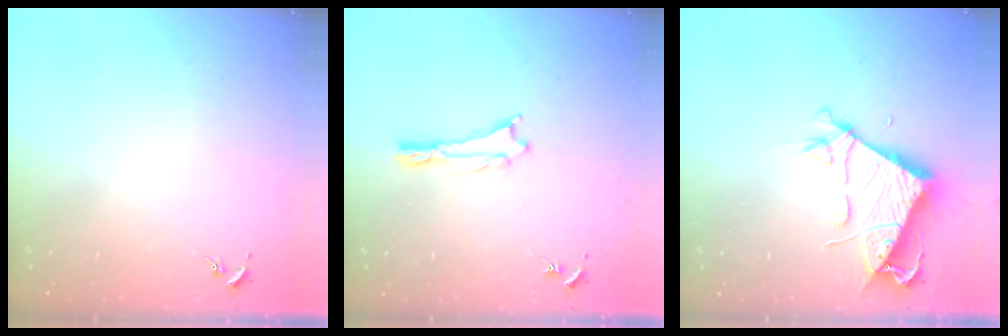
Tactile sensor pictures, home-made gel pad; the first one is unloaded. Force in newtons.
{"total": 0.7, "press": 0.7, "slide": 0.1}
{"total": 7.1, "press": 7.1, "slide": 0.6}